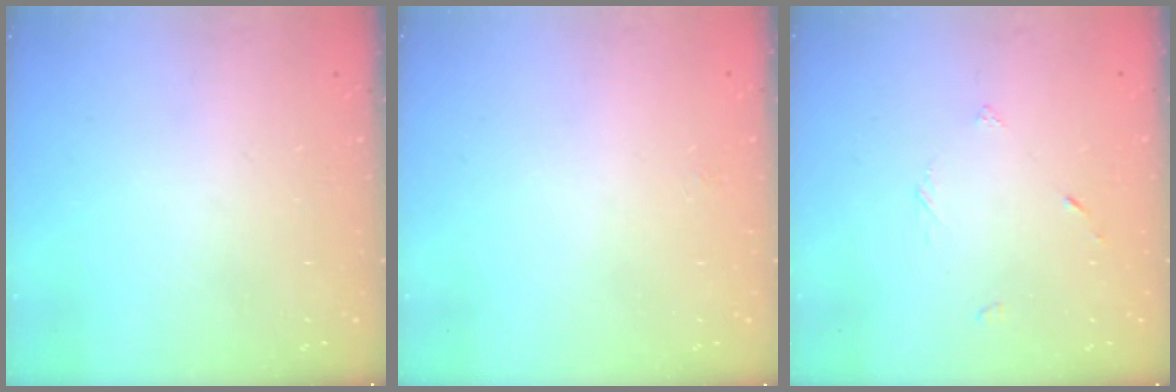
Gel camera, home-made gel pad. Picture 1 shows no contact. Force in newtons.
{"total": 2.3, "press": 2.3, "slide": 0.3}
{"total": 2.0, "press": 2.0, "slide": 0.2}